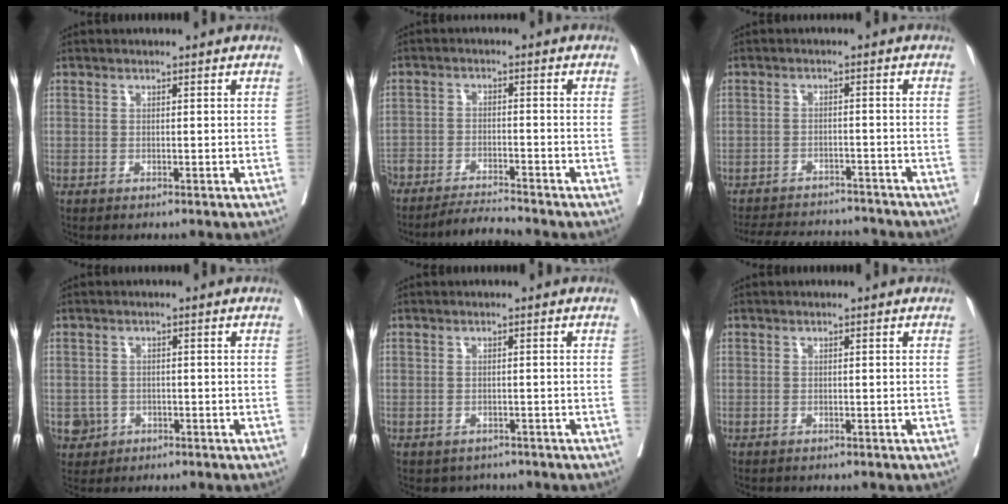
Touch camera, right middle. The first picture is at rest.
{"total": 6.0, "force": [-5.9, -0.5, 1.1], "torque": [-0.013, -0.008, -0.104]}
{"total": 13.6, "force": [-12.6, 3.6, 3.5], "torque": [-0.065, 0.008, -0.166]}
{"total": 3.7, "force": [-1.4, 3.4, 0.2], "torque": [-0.002, 0.007, -0.022]}
{"total": 2.8, "force": [-2.2, 1.7, 0.3], "torque": [-0.002, 0.007, -0.030]}
{"total": 0.6, "force": [-0.5, 0.3, 0.0], "torque": [-0.006, 0.003, -0.010]}